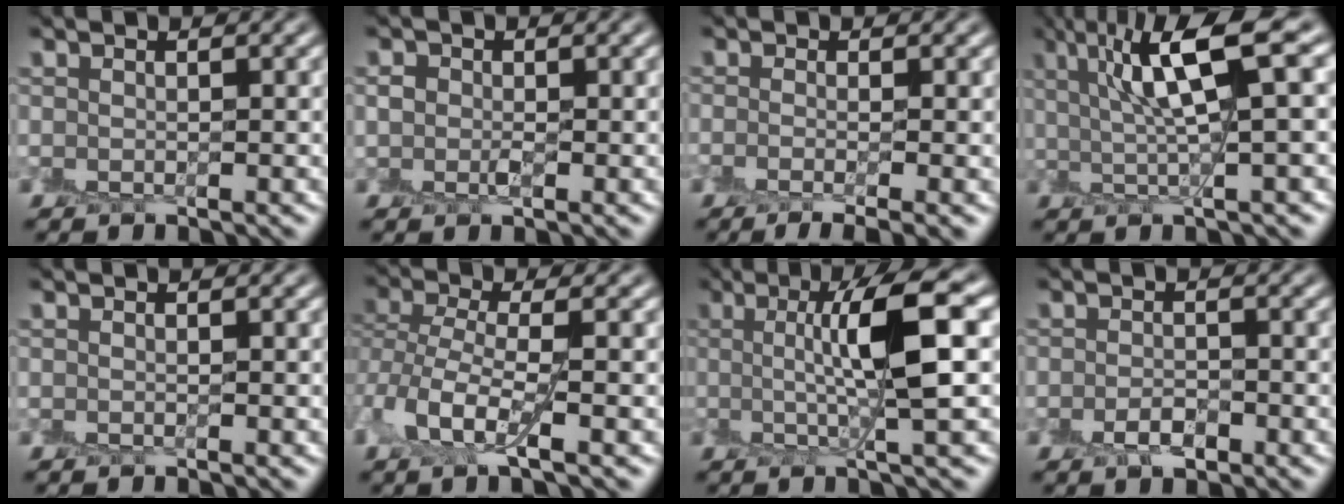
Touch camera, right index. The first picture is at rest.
{"total": 1.1, "force": [0.1, 1.0, 0.5], "torque": [-0.007, 0.007, 0.001]}
{"total": 3.6, "force": [-1.2, 1.0, 3.2], "torque": [-0.039, -0.009, -0.027]}
{"total": 7.5, "force": [2.7, 1.2, 6.9], "torque": [-0.110, 0.012, 0.046]}
{"total": 0.0}
{"total": 3.5, "force": [-0.8, 1.6, 3.1], "torque": [-0.068, 0.001, -0.020]}
{"total": 7.3, "force": [1.2, 1.3, 7.1], "torque": [-0.113, 0.012, 0.020]}
{"total": 1.5, "force": [-0.8, 0.8, 0.9], "torque": [-0.015, 0.004, -0.015]}